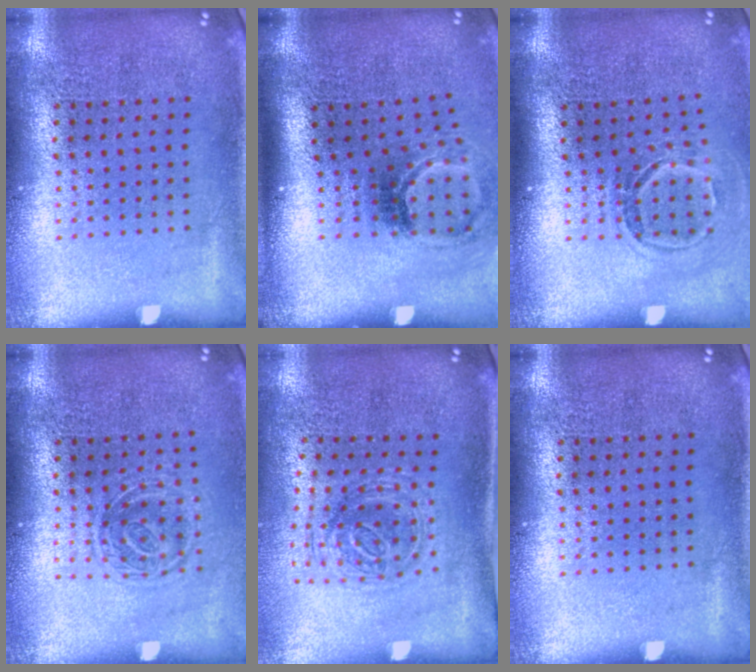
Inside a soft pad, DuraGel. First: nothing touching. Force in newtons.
{"total": 2.1, "press": 1.3, "slide": 1.6}
{"total": 1.6, "press": 1.1, "slide": 1.1}
{"total": 1.2, "press": 1.0, "slide": 0.7}
{"total": 1.1, "press": 1.0, "slide": 0.3}
{"total": 0.0}